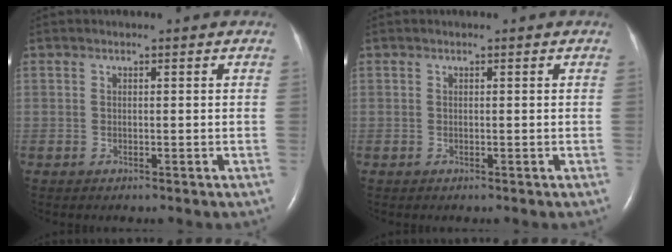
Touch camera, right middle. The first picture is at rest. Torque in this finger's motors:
{"motor_torque": [0.00, 0.00, 0.00, 0.00]}